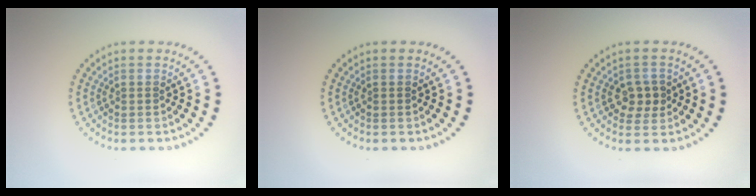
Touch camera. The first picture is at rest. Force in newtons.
{"total": 0.0}
{"total": 2.2, "press": 2.2, "slide": 0.5}